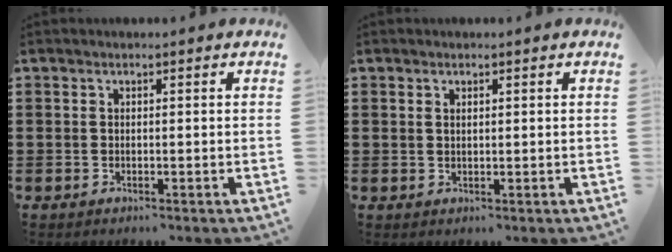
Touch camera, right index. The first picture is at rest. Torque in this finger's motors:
{"motor_torque": [-0.54, 1.48, -0.06, -0.01]}